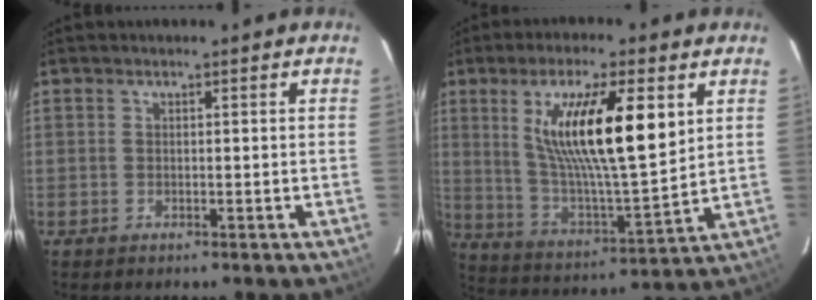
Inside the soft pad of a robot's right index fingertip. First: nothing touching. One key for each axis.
{"total": 18.3, "fx": 6.3, "fy": 3.9, "fz": 16.7, "tx": -0.291, "ty": -0.006, "tz": 0.118}